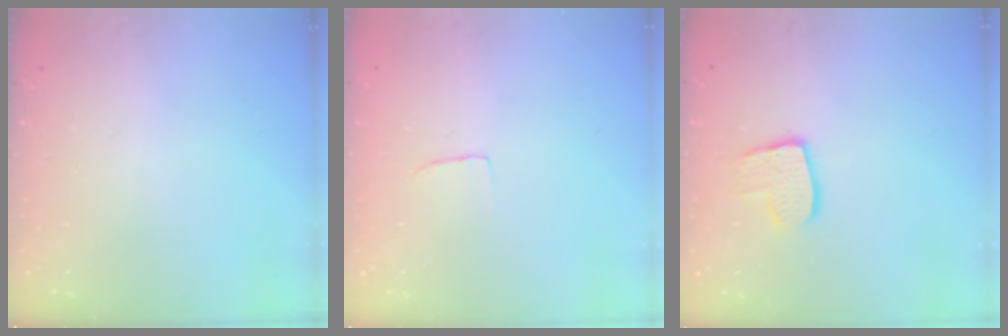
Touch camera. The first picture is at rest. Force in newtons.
{"total": 2.7, "press": 2.7, "slide": 0.2}
{"total": 10.1, "press": 10.0, "slide": 0.7}